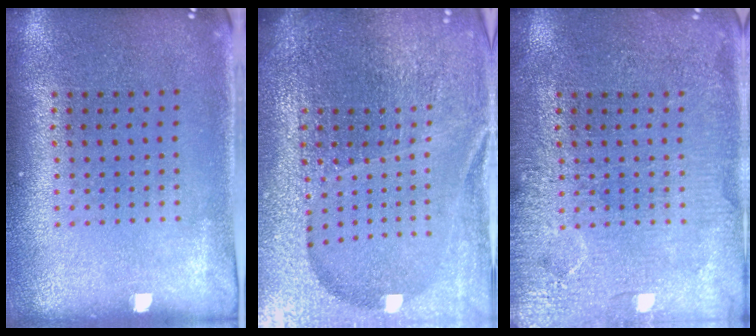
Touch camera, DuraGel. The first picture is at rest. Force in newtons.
{"total": 6.4, "press": 5.5, "slide": 3.1}
{"total": 4.8, "press": 4.7, "slide": 0.7}